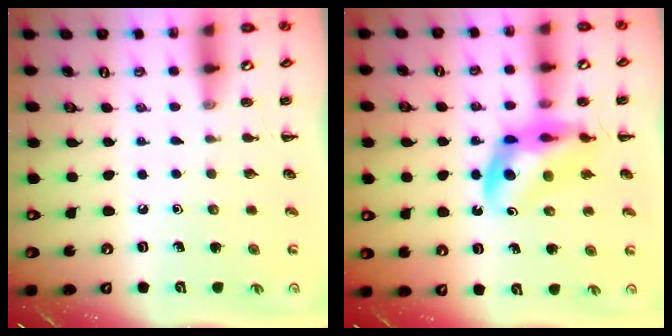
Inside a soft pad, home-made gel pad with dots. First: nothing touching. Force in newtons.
{"total": 12.3, "press": 11.9, "slide": 3.3}